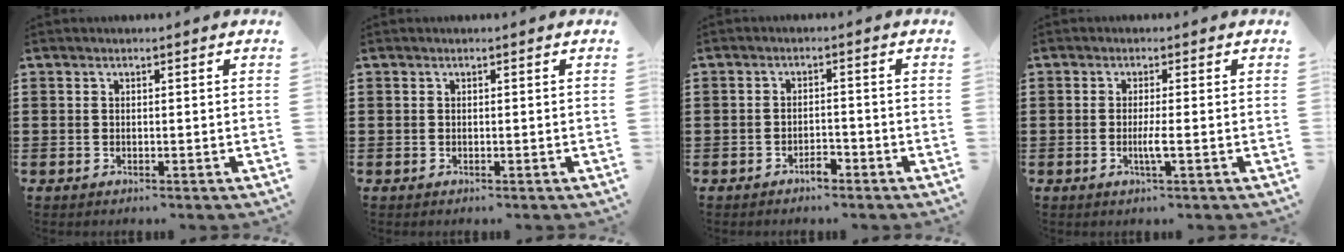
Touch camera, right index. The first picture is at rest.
{"total": 0.0}
{"total": 2.4, "force": [-1.9, 0.7, 1.2], "torque": [-0.026, 0.002, -0.038]}
{"total": 2.7, "force": [-0.6, -0.1, 2.6], "torque": [-0.052, -0.010, -0.015]}